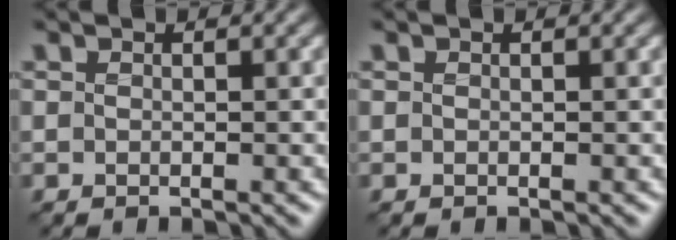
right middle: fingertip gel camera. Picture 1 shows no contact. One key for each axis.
{"total": 0.0}